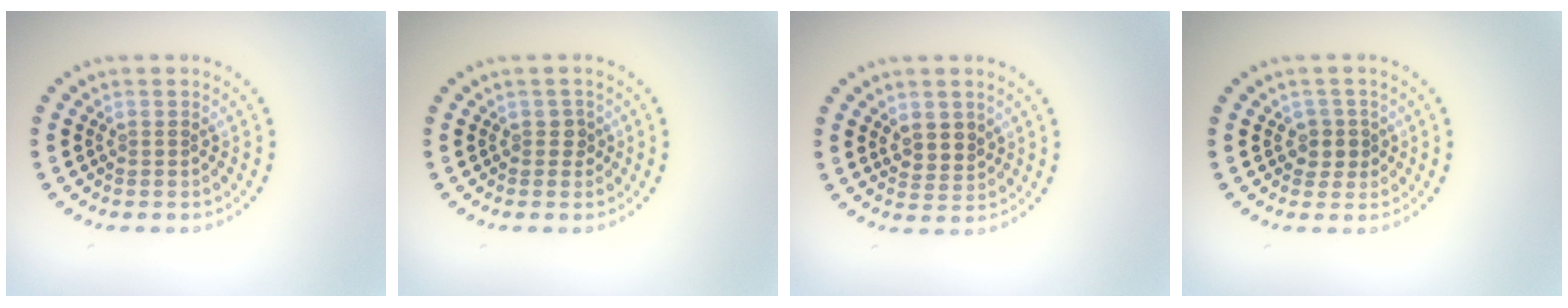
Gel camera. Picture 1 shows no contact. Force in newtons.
{"total": 1.0, "press": 0.9, "slide": 0.4}
{"total": 2.1, "press": 1.9, "slide": 0.8}
{"total": 1.9, "press": 1.6, "slide": 1.1}